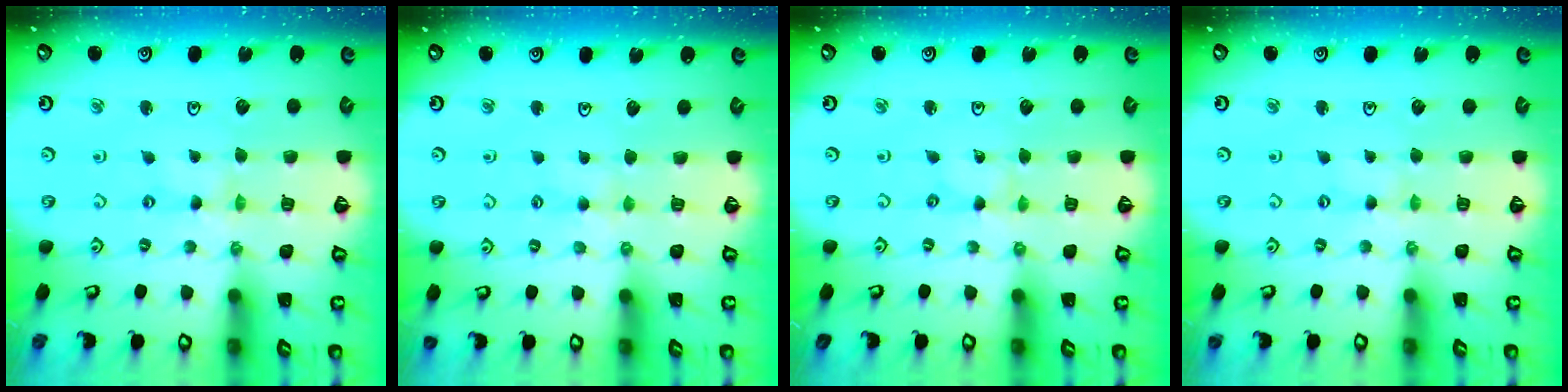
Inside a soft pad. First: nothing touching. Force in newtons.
{"total": 2.8, "press": 2.8, "slide": 0.4}
{"total": 0.0}
{"total": 0.8, "press": 0.8, "slide": 0.2}